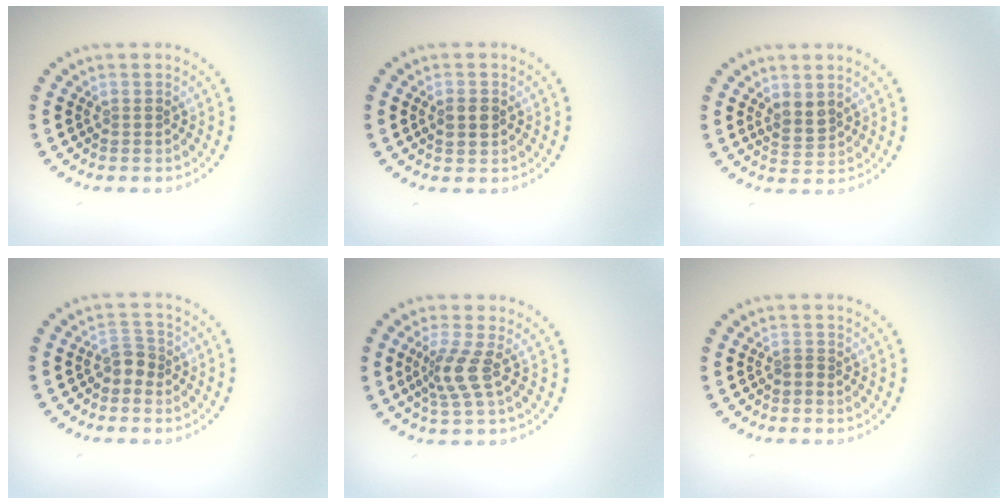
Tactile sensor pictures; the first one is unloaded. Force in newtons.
{"total": 1.4, "press": 1.4, "slide": 0.1}
{"total": 1.8, "press": 1.6, "slide": 0.7}
{"total": 1.7, "press": 1.4, "slide": 0.9}
{"total": 2.9, "press": 2.1, "slide": 2.0}
{"total": 0.6, "press": 0.4, "slide": 0.5}